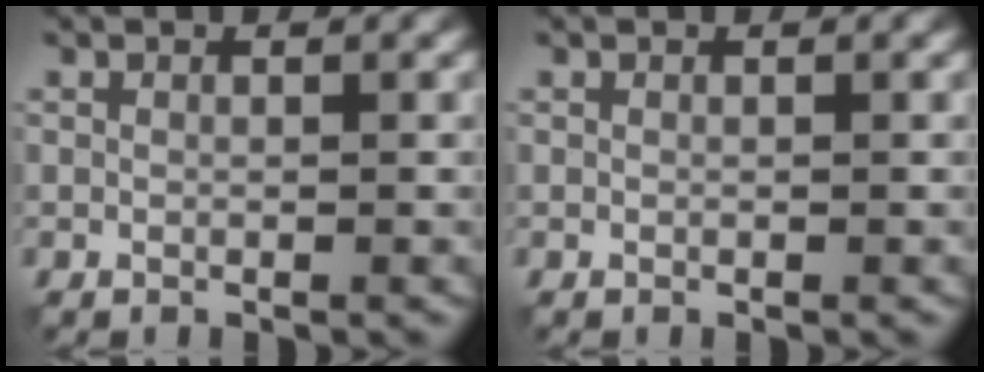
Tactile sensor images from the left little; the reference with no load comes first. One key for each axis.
{"total": 0.0}